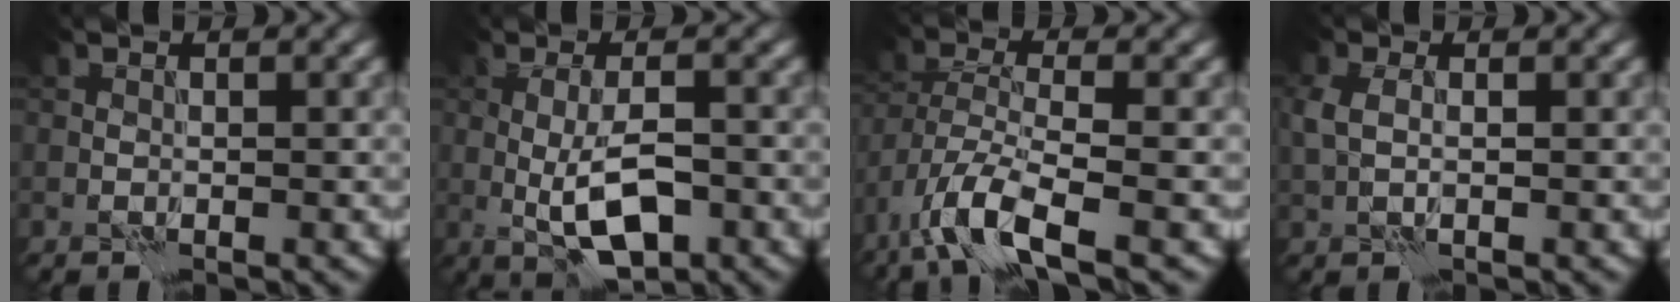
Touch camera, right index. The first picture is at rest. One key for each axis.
{"total": 5.2, "fx": -1.5, "fy": 1.7, "fz": 4.7, "tx": -0.088, "ty": -0.003, "tz": -0.025}
{"total": 6.3, "fx": -3.8, "fy": 1.9, "fz": 4.6, "tx": -0.094, "ty": -0.006, "tz": -0.083}
{"total": 2.0, "fx": 0.4, "fy": 1.2, "fz": 1.6, "tx": -0.037, "ty": 0.004, "tz": 0.006}